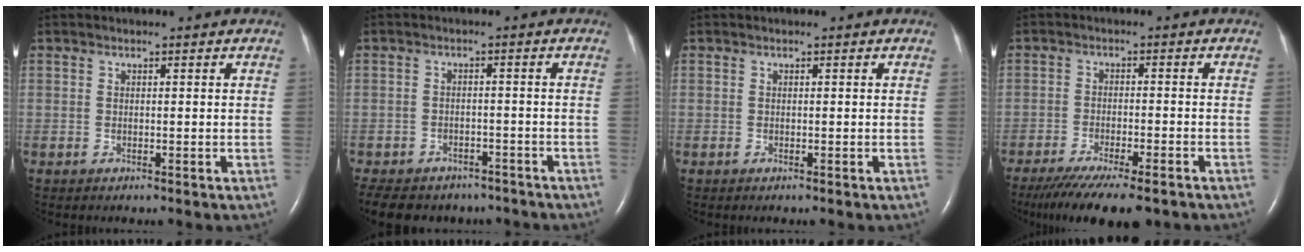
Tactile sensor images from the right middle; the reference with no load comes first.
{"total": 14.7, "force": [-11.8, 7.2, 4.9], "torque": [-0.122, -0.004, -0.143]}
{"total": 0.0}
{"total": 13.8, "force": [-11.0, 2.2, 8.1], "torque": [-0.132, -0.030, -0.165]}